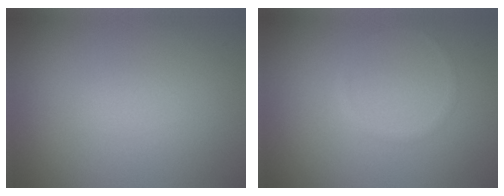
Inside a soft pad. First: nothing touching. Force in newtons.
{"total": 0.7, "press": 0.7, "slide": 0.1}